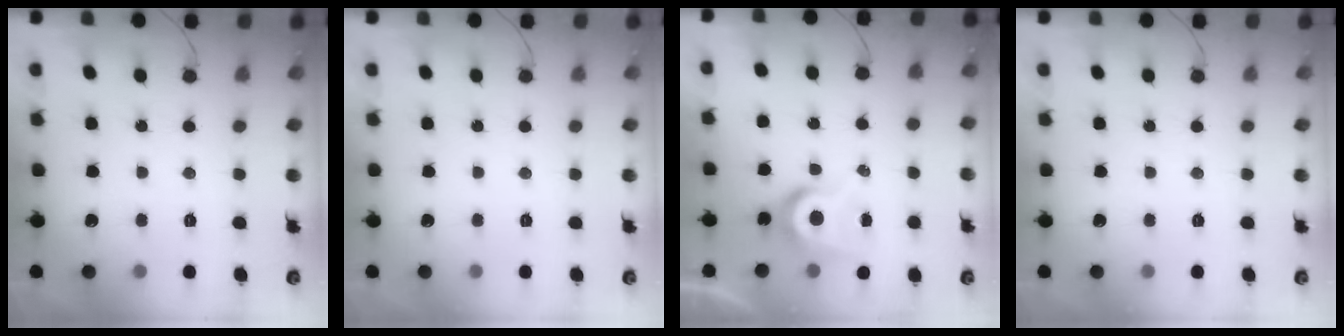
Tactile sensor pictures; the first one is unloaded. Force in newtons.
{"total": 0.0}
{"total": 7.5, "press": 7.5, "slide": 0.4}
{"total": 0.0}